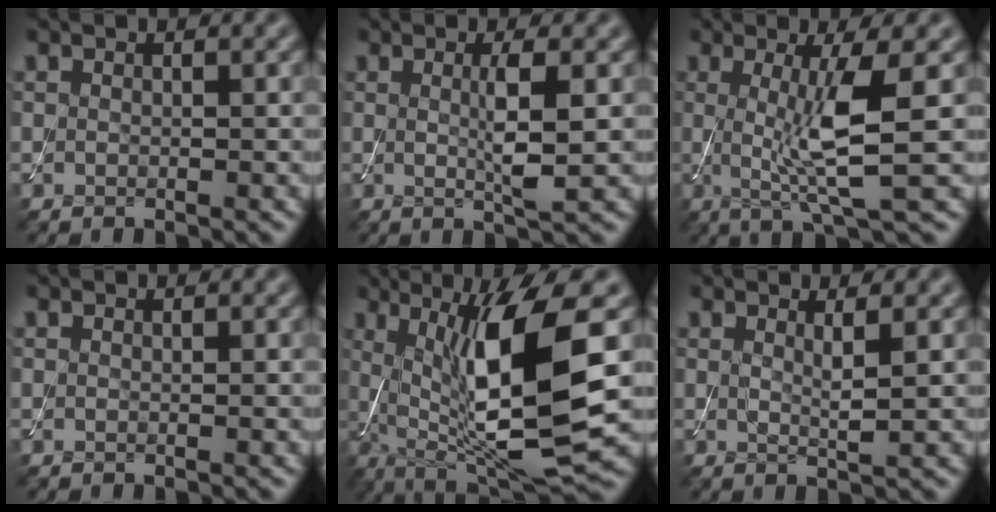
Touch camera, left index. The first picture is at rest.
{"total": 3.2, "force": [0.2, 0.4, 3.2], "torque": [-0.059, -0.005, 0.003]}
{"total": 6.1, "force": [0.3, 1.0, 6.0], "torque": [-0.108, -0.008, 0.006]}
{"total": 0.0}
{"total": 12.3, "force": [1.0, 2.7, 12.0], "torque": [-0.200, -0.008, 0.027]}
{"total": 1.7, "force": [0.6, 0.3, 1.5], "torque": [-0.024, -0.006, 0.007]}